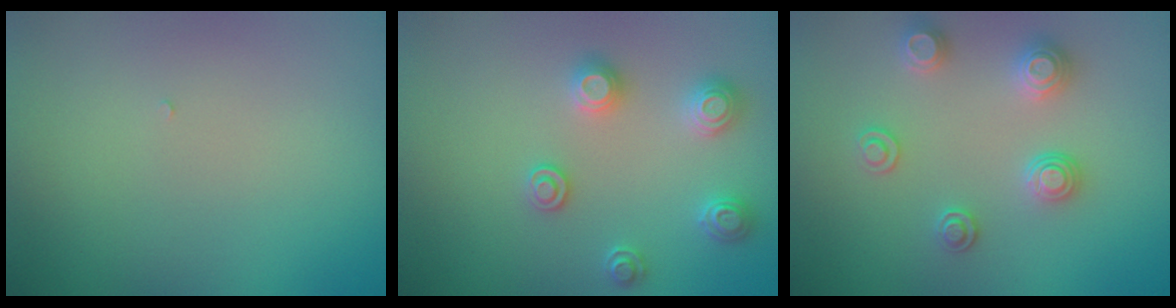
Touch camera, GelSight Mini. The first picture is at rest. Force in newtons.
{"total": 2.8, "press": 2.8, "slide": 0.5}
{"total": 2.6, "press": 2.6, "slide": 0.2}